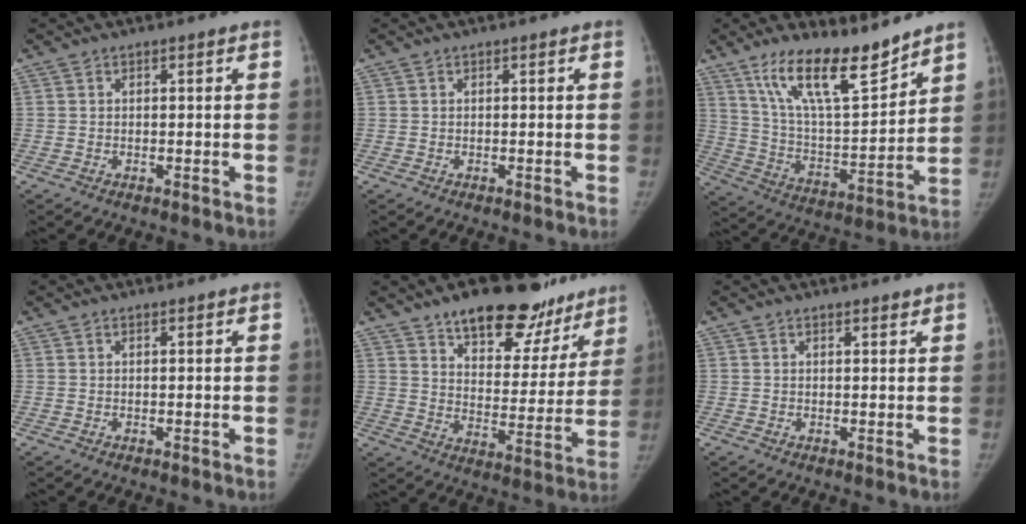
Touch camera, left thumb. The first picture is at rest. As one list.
[{"total": 0.0}, {"total": 16.9, "force": [12.6, 4.6, 10.3], "torque": [-0.148, -0.080, 0.232]}, {"total": 0.0}, {"total": 22.4, "force": [16.2, 10.6, 11.2], "torque": [-0.103, -0.078, 0.229]}, {"total": 1.1, "force": [1.0, 0.3, 0.3], "torque": [-0.002, -0.008, 0.016]}]